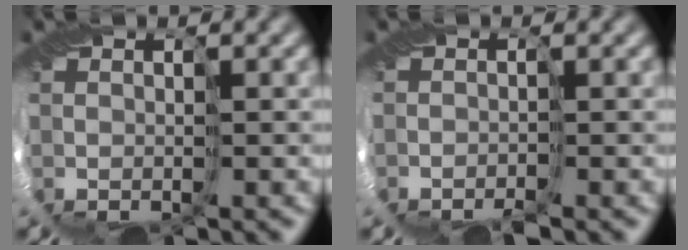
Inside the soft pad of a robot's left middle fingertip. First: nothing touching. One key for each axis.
{"total": 1.2, "fx": -1.2, "fy": -0.2, "fz": 0.1, "tx": 0.008, "ty": 0.002, "tz": -0.027}